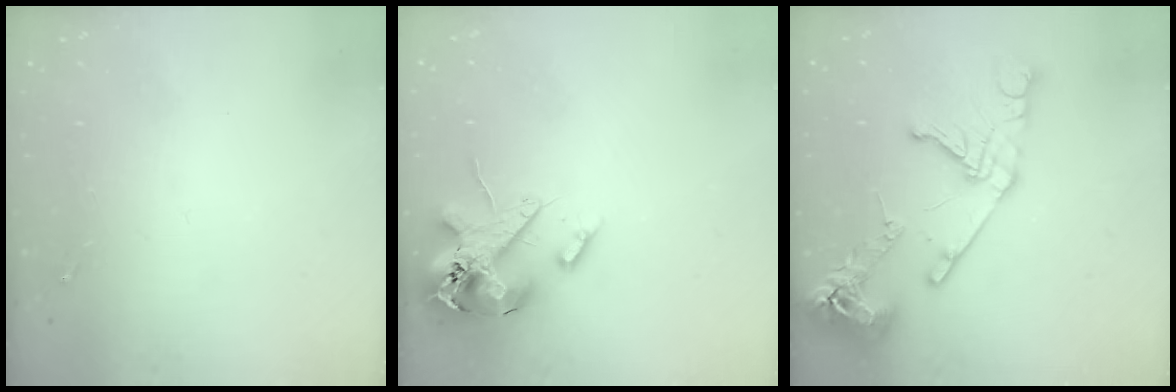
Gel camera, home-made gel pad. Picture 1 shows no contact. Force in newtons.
{"total": 16.3, "press": 16.1, "slide": 2.7}
{"total": 17.0, "press": 16.9, "slide": 1.9}